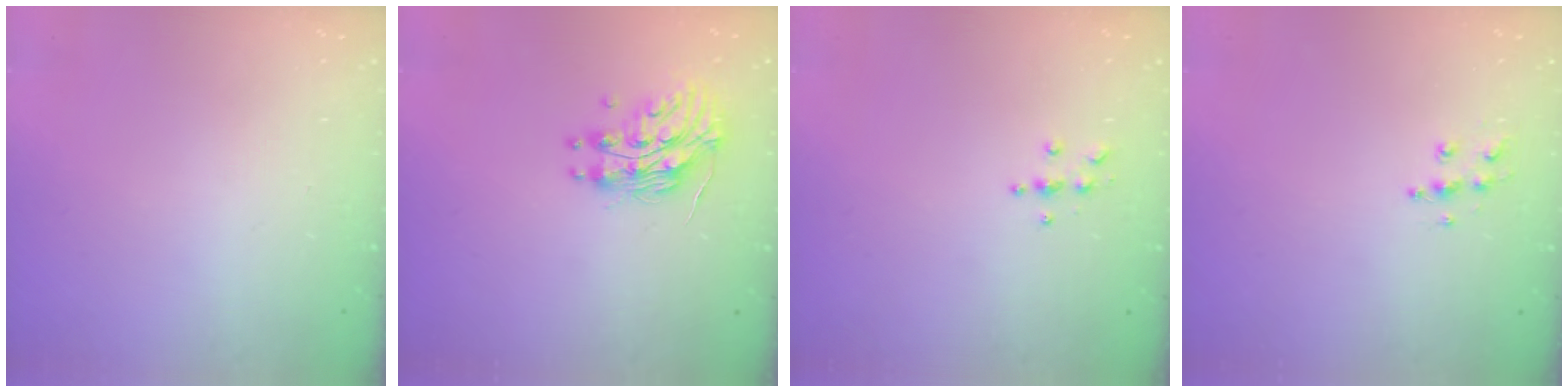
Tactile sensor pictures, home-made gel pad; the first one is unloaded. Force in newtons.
{"total": 14.0, "press": 13.9, "slide": 0.8}
{"total": 3.8, "press": 3.8, "slide": 0.4}
{"total": 6.6, "press": 6.5, "slide": 0.3}